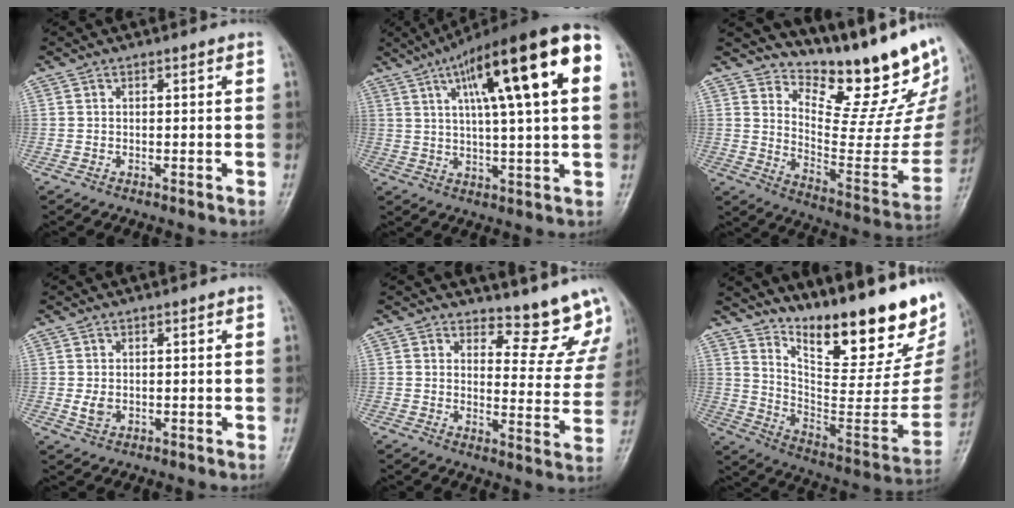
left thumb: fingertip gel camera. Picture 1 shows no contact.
{"total": 21.8, "force": [7.7, 4.4, 20.0], "torque": [-0.308, 0.014, 0.114]}
{"total": 20.6, "force": [16.6, 6.1, 10.7], "torque": [-0.101, -0.141, 0.243]}
{"total": 2.3, "force": [0.0, 1.8, 1.5], "torque": [-0.025, -0.001, 0.005]}
{"total": 10.7, "force": [10.1, 3.2, 1.7], "torque": [0.015, -0.105, 0.112]}
{"total": 28.2, "force": [19.5, 8.3, 18.6], "torque": [-0.251, -0.107, 0.295]}